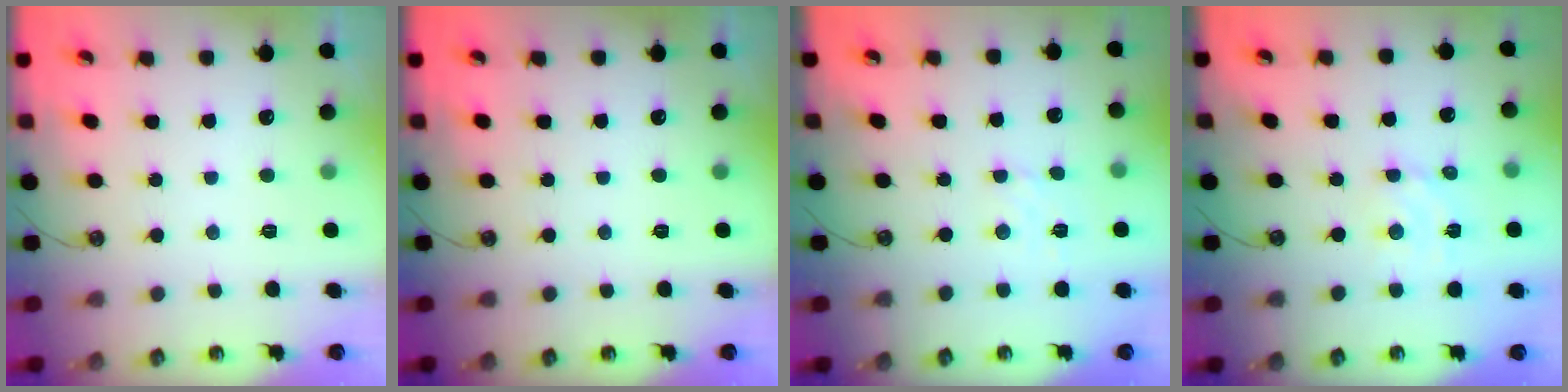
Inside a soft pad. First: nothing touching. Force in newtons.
{"total": 0.0}
{"total": 1.6, "press": 1.5, "slide": 0.5}
{"total": 3.2, "press": 3.2, "slide": 0.2}